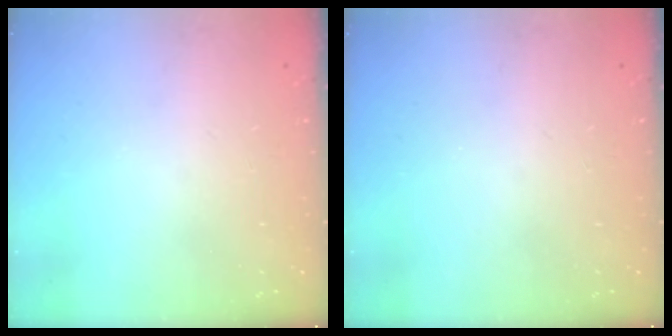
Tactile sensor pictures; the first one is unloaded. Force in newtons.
{"total": 0.0}